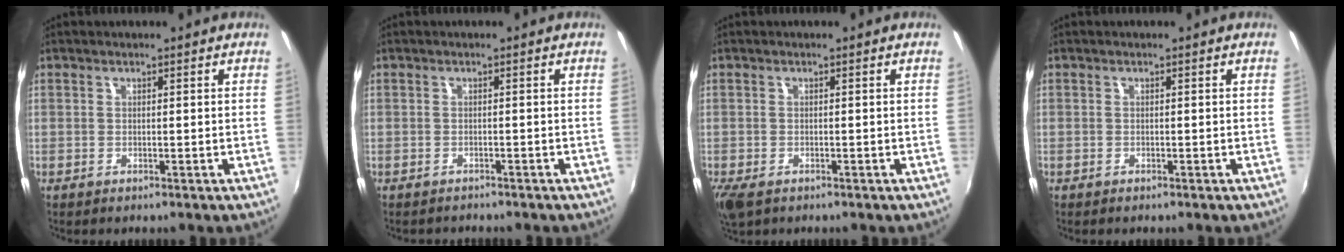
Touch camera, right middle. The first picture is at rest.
{"total": 1.8, "force": [-1.7, 0.7, 0.2], "torque": [-0.011, -0.007, -0.026]}
{"total": 4.0, "force": [-2.4, 2.1, 2.4], "torque": [-0.055, -0.018, -0.042]}
{"total": 0.7, "force": [-0.5, 0.4, 0.0], "torque": [-0.002, -0.002, -0.010]}